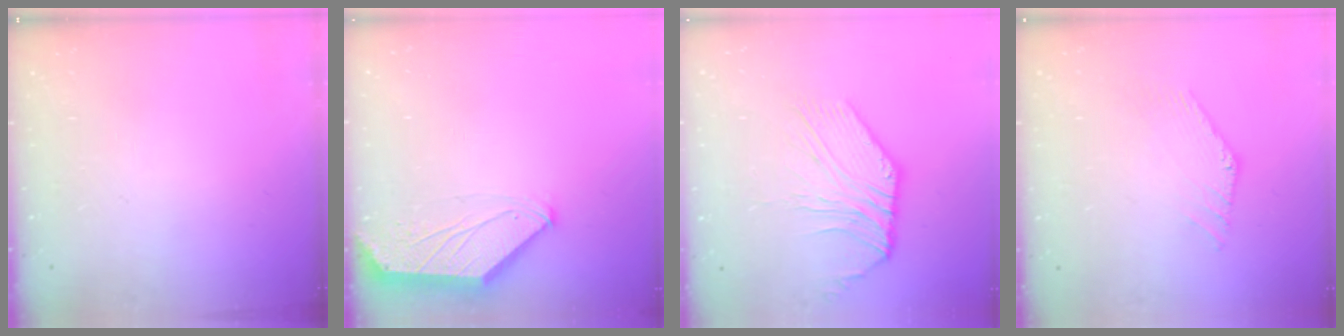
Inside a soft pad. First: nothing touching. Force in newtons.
{"total": 1.6, "press": 1.5, "slide": 0.3}
{"total": 4.5, "press": 4.5, "slide": 0.5}
{"total": 0.7, "press": 0.6, "slide": 0.4}